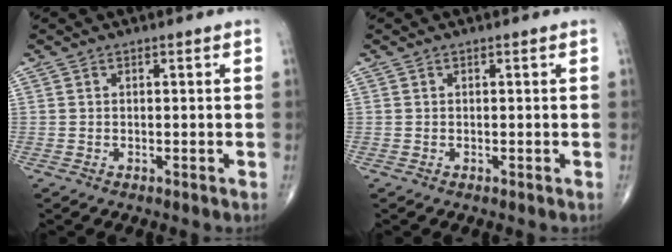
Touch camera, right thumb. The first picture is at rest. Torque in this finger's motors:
{"motor_torque": [-0.13, 0.13, 0.00, 0.00, 0.00]}